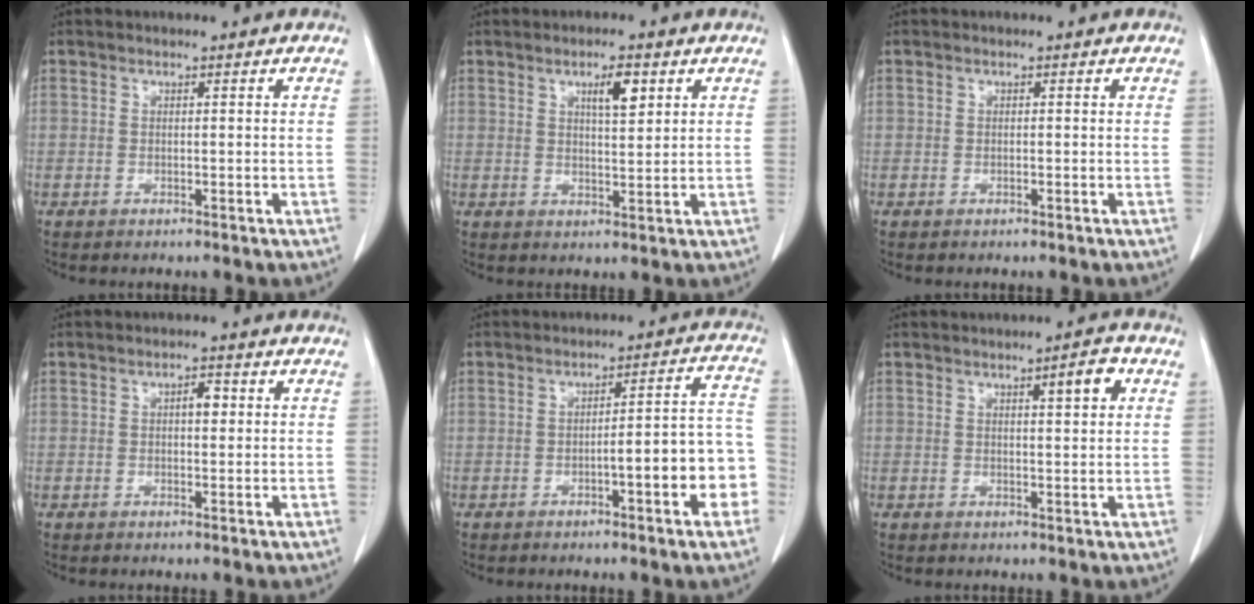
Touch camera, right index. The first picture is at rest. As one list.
[{"total": 4.3, "force": [2.1, 1.0, 3.6], "torque": [-0.061, -0.001, 0.035]}, {"total": 0.0}, {"total": 2.2, "force": [0.4, 1.0, 1.9], "torque": [-0.028, 0.005, 0.005]}, {"total": 9.9, "force": [-3.0, 1.5, 9.3], "torque": [-0.102, 0.028, -0.038]}, {"total": 4.0, "force": [1.6, 0.7, 3.6], "torque": [-0.051, 0.001, 0.023]}]